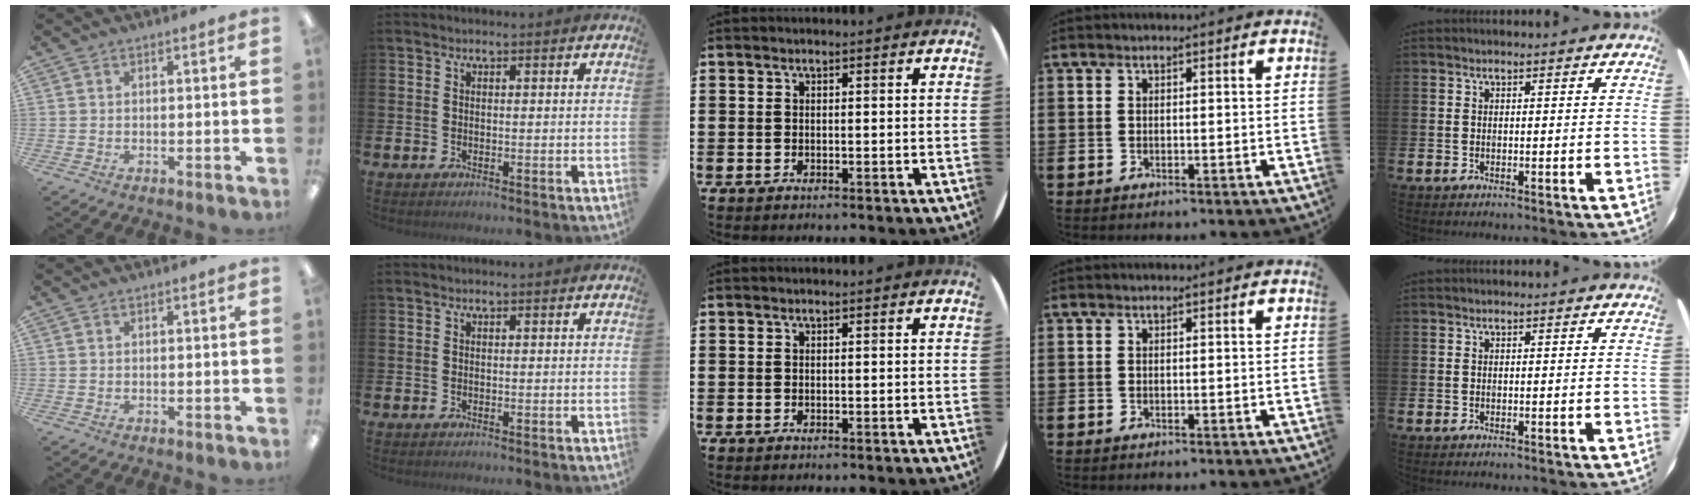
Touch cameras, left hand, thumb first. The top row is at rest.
{}